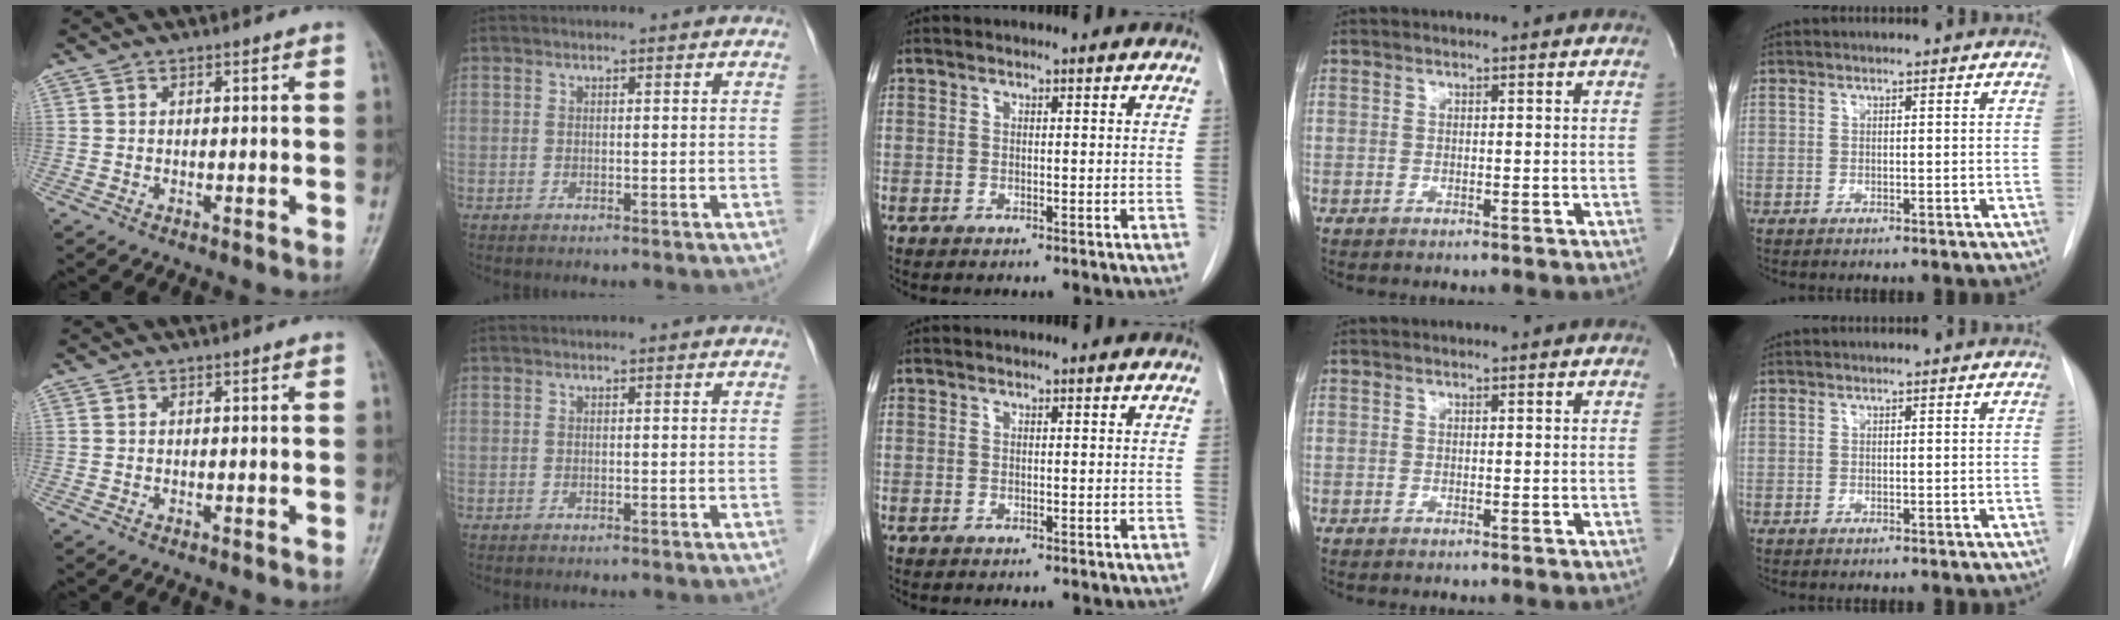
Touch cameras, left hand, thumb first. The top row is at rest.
{}